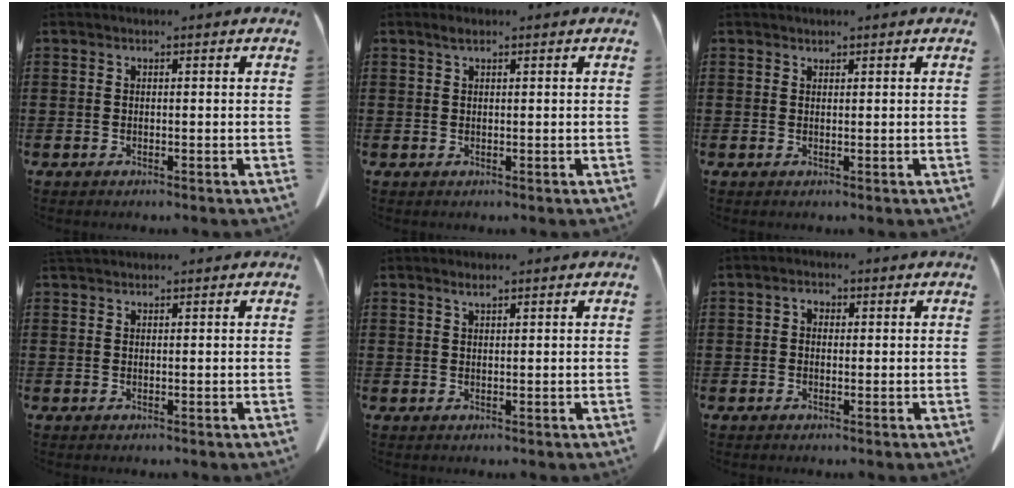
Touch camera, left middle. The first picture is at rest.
{"total": 0.9, "force": [0.5, 0.3, 0.6], "torque": [-0.014, 0.001, 0.010]}
{"total": 0.6, "force": [0.6, 0.1, -0.1], "torque": [0.000, 0.000, 0.013]}
{"total": 1.0, "force": [0.9, 0.2, 0.2], "torque": [-0.007, 0.001, 0.018]}
{"total": 1.2, "force": [0.9, 0.1, 0.8], "torque": [-0.017, 0.001, 0.017]}
{"total": 1.4, "force": [0.0, 1.0, 1.0], "torque": [-0.023, 0.006, -0.001]}